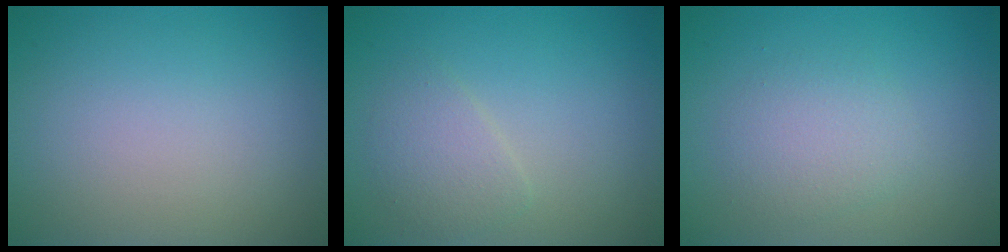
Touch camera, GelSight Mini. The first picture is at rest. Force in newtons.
{"total": 2.1, "press": 2.1, "slide": 0.0}
{"total": 2.4, "press": 2.4, "slide": 0.0}